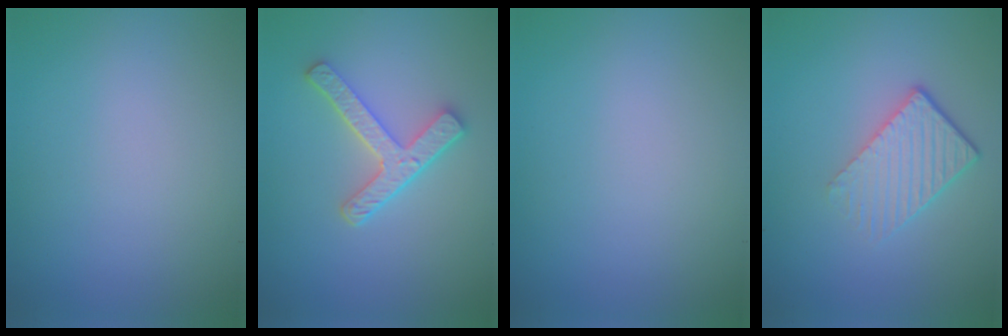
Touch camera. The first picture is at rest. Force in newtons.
{"total": 3.7, "press": 3.2, "slide": 2.0}
{"total": 0.0}
{"total": 3.7, "press": 2.6, "slide": 2.6}